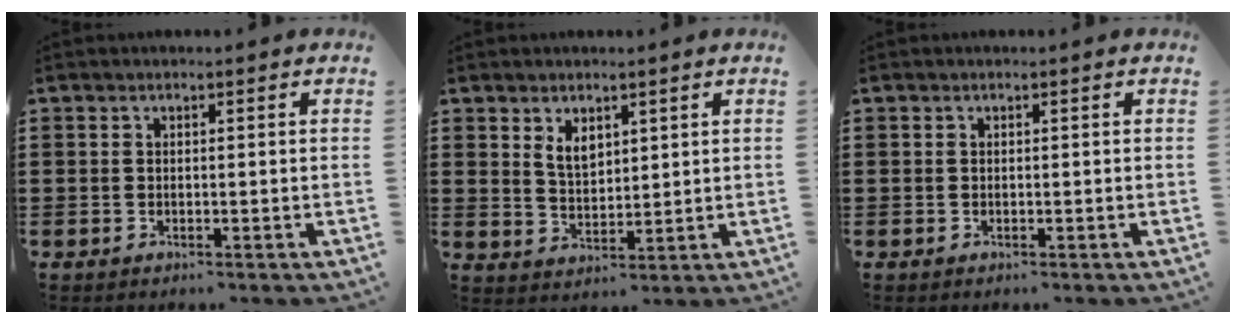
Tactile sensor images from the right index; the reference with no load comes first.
{"total": 3.8, "force": [2.2, 2.3, 2.1], "torque": [-0.049, 0.007, 0.040]}
{"total": 0.0}